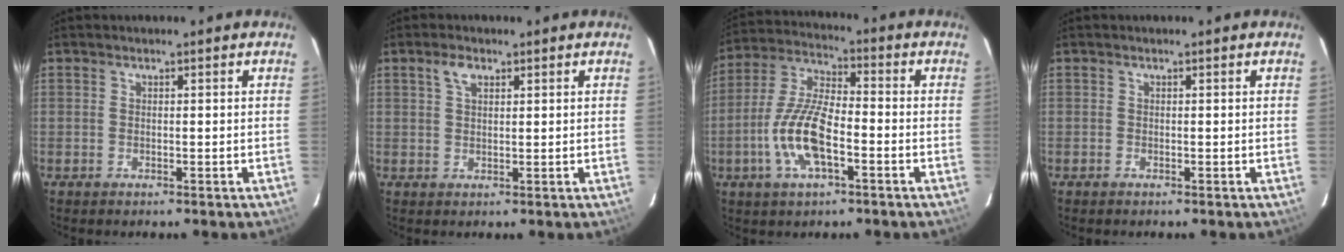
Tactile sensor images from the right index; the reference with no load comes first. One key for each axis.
{"total": 2.6, "fx": 1.4, "fy": 1.3, "fz": 1.8, "tx": -0.034, "ty": 0.007, "tz": 0.026}
{"total": 12.7, "fx": -4.3, "fy": 4.5, "fz": 11.1, "tx": -0.239, "ty": 0.000, "tz": -0.084}
{"total": 0.0}